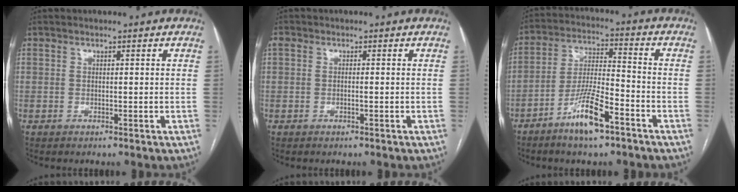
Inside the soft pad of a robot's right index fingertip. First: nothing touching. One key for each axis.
{"total": 0.9, "fx": 0.0, "fy": 0.5, "fz": 0.8, "tx": -0.018, "ty": 0.004, "tz": 0.001}
{"total": 9.8, "fx": -6.0, "fy": 1.6, "fz": 7.6, "tx": -0.153, "ty": -0.006, "tz": -0.112}